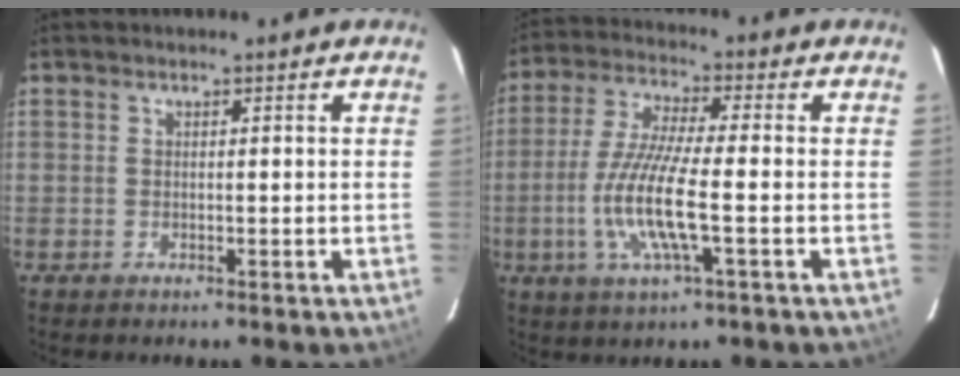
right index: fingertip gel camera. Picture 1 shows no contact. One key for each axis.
{"total": 11.9, "fx": -2.9, "fy": 1.4, "fz": 11.5, "tx": -0.238, "ty": -0.009, "tz": -0.058}